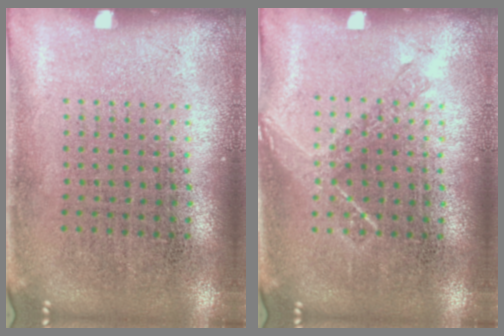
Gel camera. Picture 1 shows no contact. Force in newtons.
{"total": 0.9, "press": 0.8, "slide": 0.3}